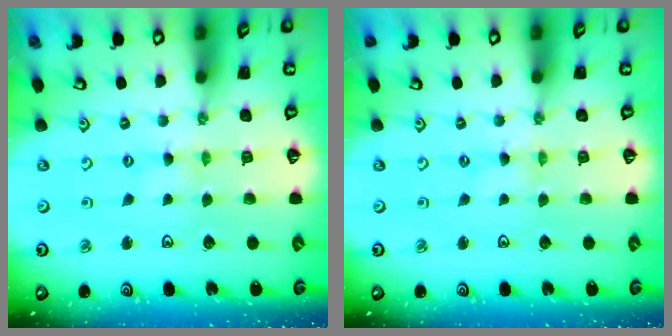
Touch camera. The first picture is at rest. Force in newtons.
{"total": 0.0}